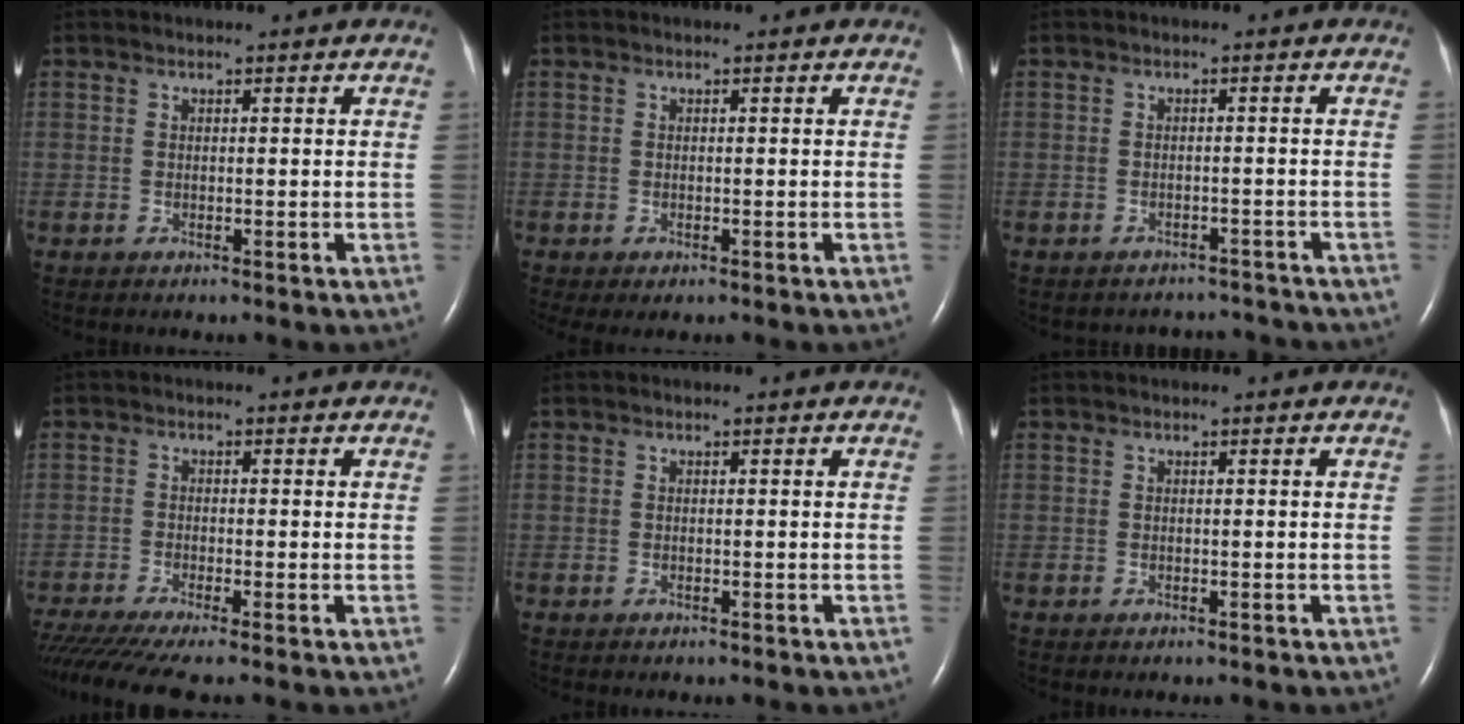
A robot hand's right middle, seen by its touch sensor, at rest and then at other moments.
{"total": 1.9, "force": [-1.2, 0.8, 1.2], "torque": [-0.017, -0.005, -0.014]}
{"total": 4.7, "force": [-4.4, 1.6, -0.6], "torque": [0.007, 0.011, -0.049]}
{"total": 9.4, "force": [-7.9, -0.2, 5.1], "torque": [-0.087, -0.023, -0.133]}
{"total": 1.3, "force": [-1.1, 0.4, 0.5], "torque": [-0.013, -0.002, -0.012]}
{"total": 0.9, "force": [-0.8, 0.3, 0.3], "torque": [-0.011, -0.001, -0.008]}